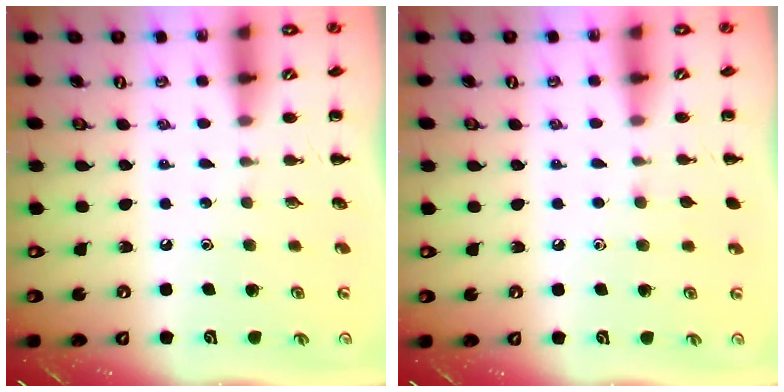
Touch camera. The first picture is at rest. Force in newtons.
{"total": 3.2, "press": 2.9, "slide": 1.4}